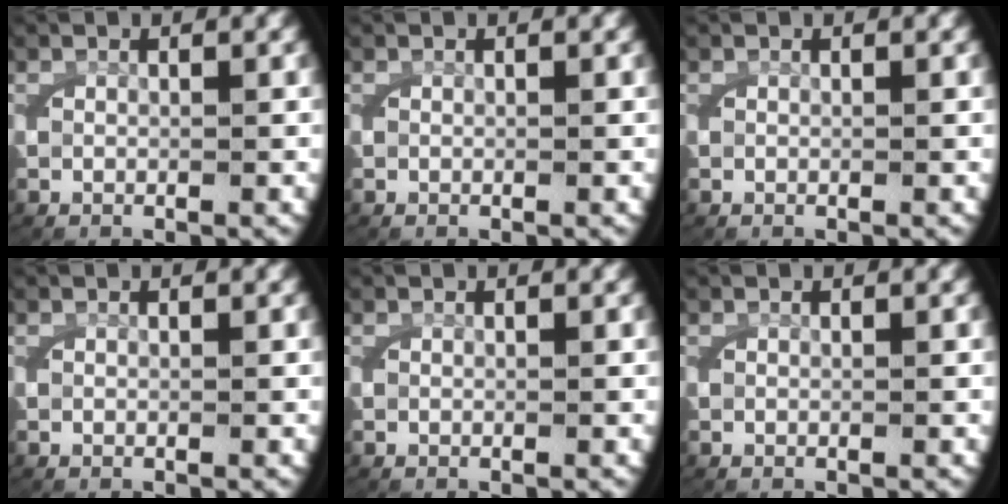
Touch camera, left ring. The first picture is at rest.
{"total": 0.0}
{"total": 0.0}
{"total": 0.0}
{"total": 0.0}
{"total": 0.0}